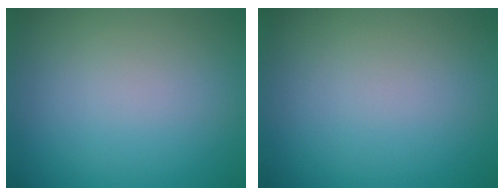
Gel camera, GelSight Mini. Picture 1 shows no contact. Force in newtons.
{"total": 0.0}